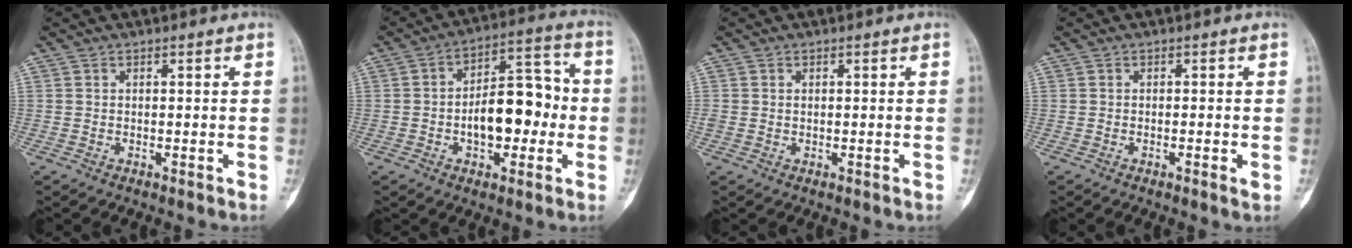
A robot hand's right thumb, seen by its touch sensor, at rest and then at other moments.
{"total": 13.7, "force": [-1.9, 7.7, 11.2], "torque": [-0.139, 0.041, -0.031]}
{"total": 0.8, "force": [0.1, 0.7, 0.4], "torque": [-0.005, 0.001, 0.003]}
{"total": 1.3, "force": [-0.4, 0.2, 1.3], "torque": [-0.022, -0.003, -0.008]}